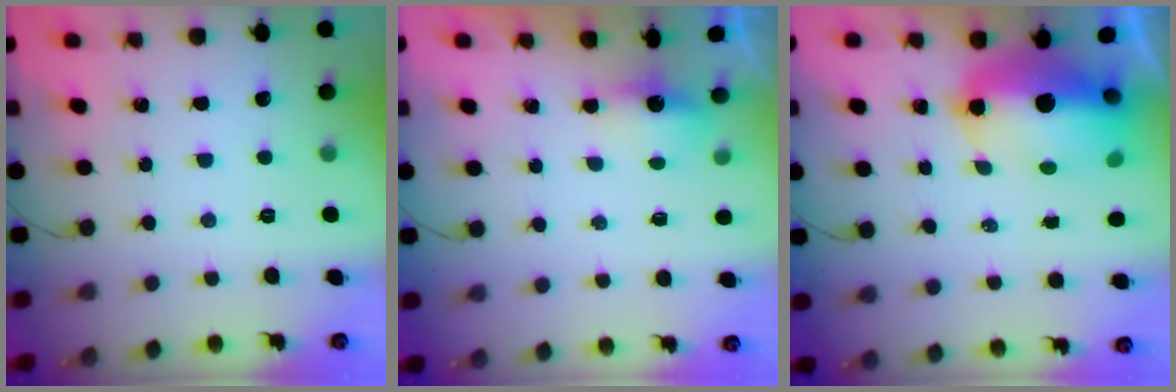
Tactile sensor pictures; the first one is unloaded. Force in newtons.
{"total": 3.6, "press": 3.5, "slide": 1.0}
{"total": 18.8, "press": 15.3, "slide": 10.8}